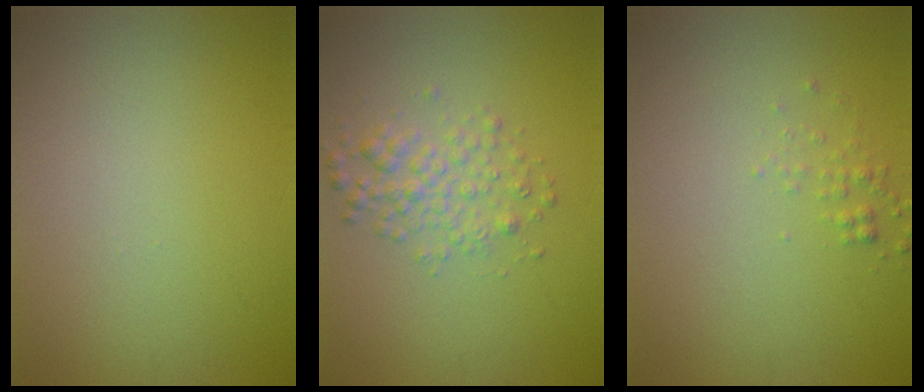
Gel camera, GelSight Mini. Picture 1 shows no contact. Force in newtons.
{"total": 2.6, "press": 2.6, "slide": 0.1}
{"total": 0.9, "press": 0.9, "slide": 0.0}